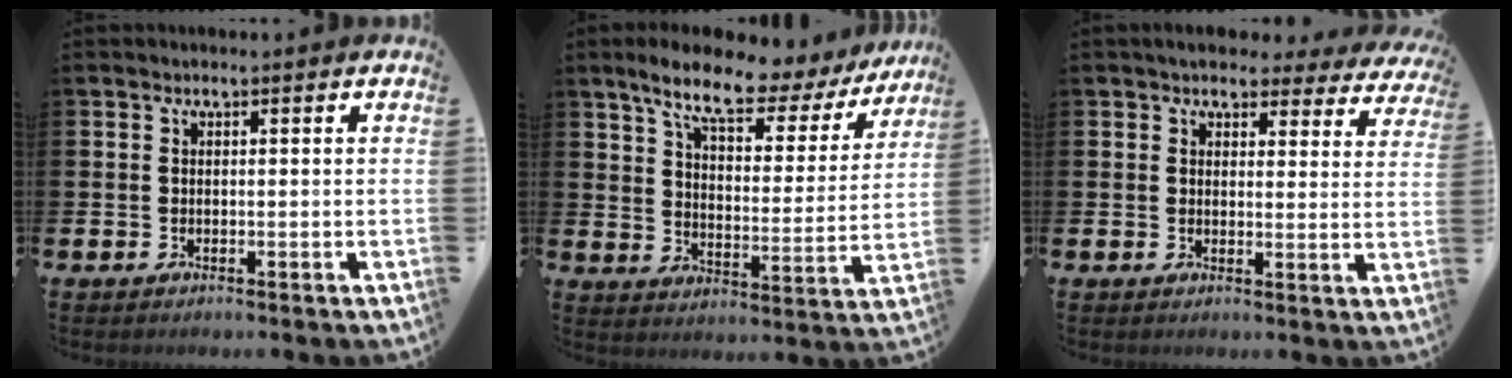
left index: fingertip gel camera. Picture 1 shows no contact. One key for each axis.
{"total": 8.8, "fx": 7.2, "fy": 2.5, "fz": 4.5, "tx": -0.107, "ty": -0.044, "tz": 0.115}
{"total": 4.2, "fx": 3.8, "fy": 1.5, "fz": 0.7, "tx": -0.016, "ty": -0.023, "tz": 0.065}